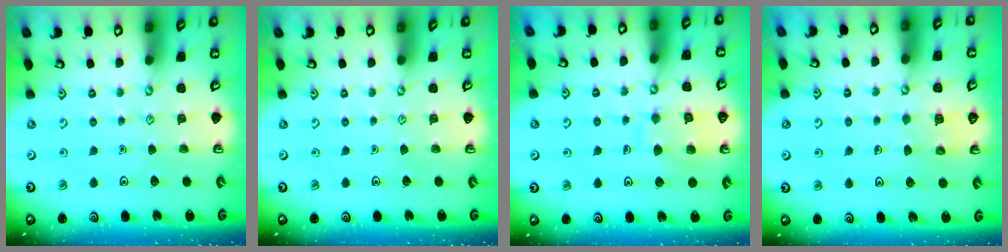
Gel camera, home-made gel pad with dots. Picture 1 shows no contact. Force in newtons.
{"total": 0.0}
{"total": 10.6, "press": 10.6, "slide": 0.9}
{"total": 4.4, "press": 4.4, "slide": 0.4}